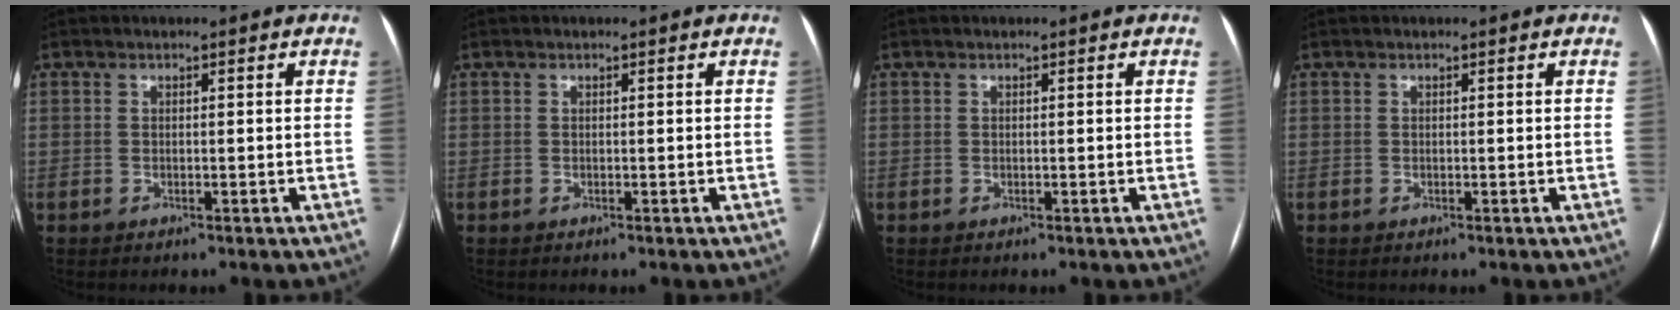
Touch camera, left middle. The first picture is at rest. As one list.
[{"total": 0.0}, {"total": 0.0}, {"total": 0.0}]